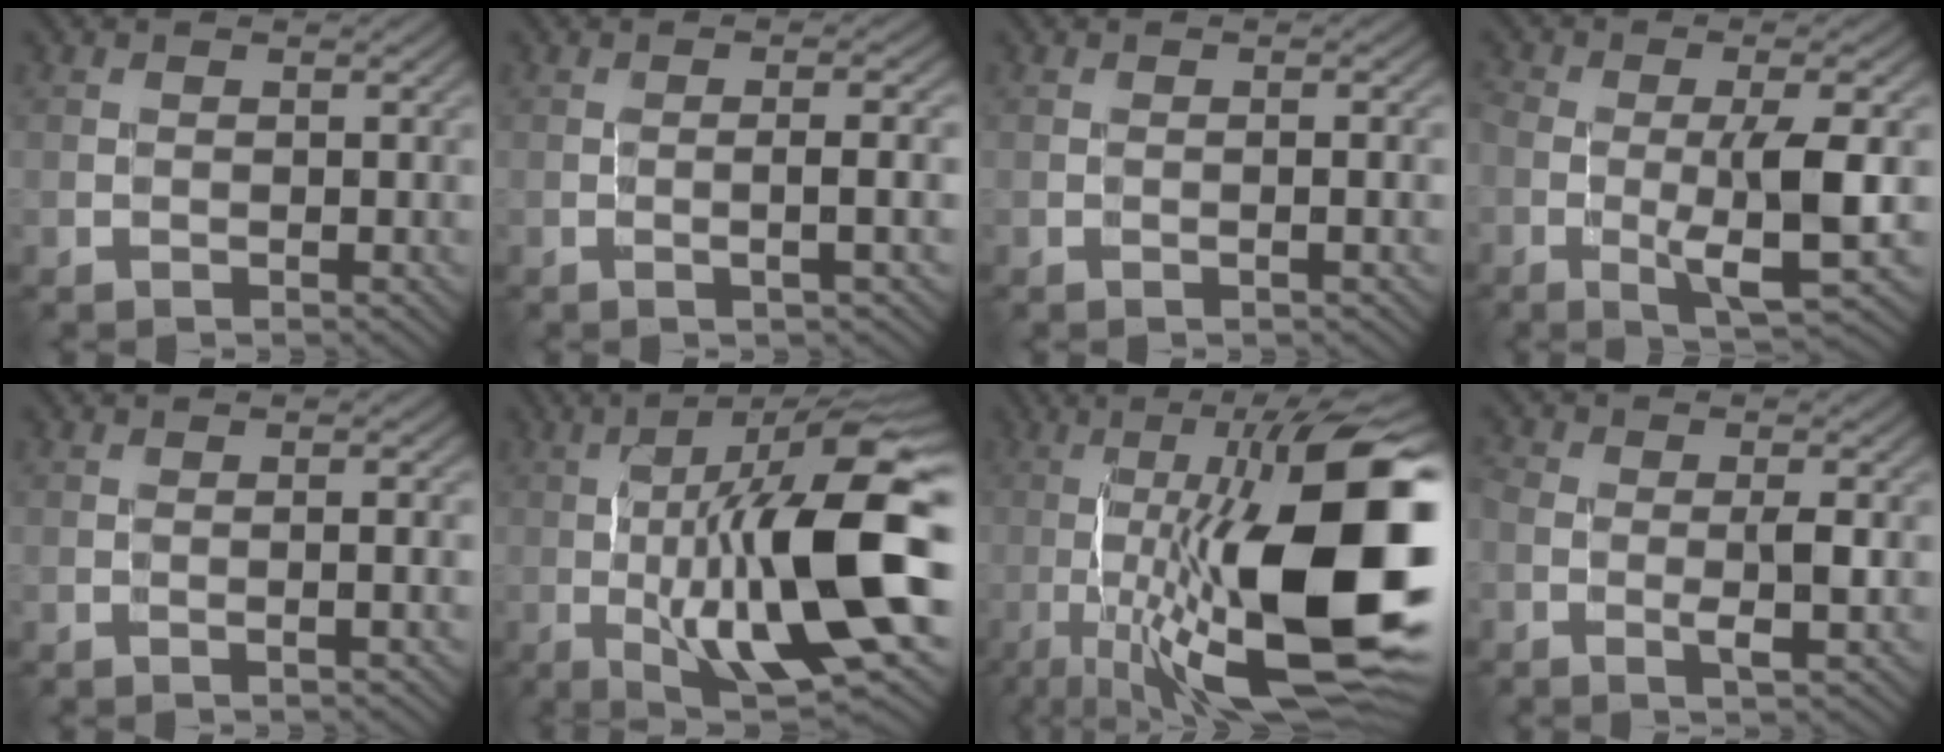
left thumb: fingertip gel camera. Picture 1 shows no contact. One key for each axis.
{"total": 3.3, "fx": -0.3, "fy": 0.6, "fz": 3.2, "tx": -0.050, "ty": 0.008, "tz": -0.011}
{"total": 1.8, "fx": -0.1, "fy": 0.4, "fz": 1.8, "tx": -0.024, "ty": 0.004, "tz": -0.006}
{"total": 7.7, "fx": -1.6, "fy": 2.0, "fz": 7.3, "tx": -0.128, "ty": -0.001, "tz": -0.028}
{"total": 2.1, "fx": -0.2, "fy": 0.5, "fz": 2.1, "tx": -0.027, "ty": 0.005, "tz": -0.008}
{"total": 17.1, "fx": -1.7, "fy": 4.2, "fz": 16.5, "tx": -0.255, "ty": 0.025, "tz": -0.026}
{"total": 20.1, "fx": -3.9, "fy": 6.5, "fz": 18.6, "tx": -0.297, "ty": 0.012, "tz": -0.069}
{"total": 4.3, "fx": -1.2, "fy": 1.6, "fz": 3.8, "tx": -0.071, "ty": 0.000, "tz": -0.024}